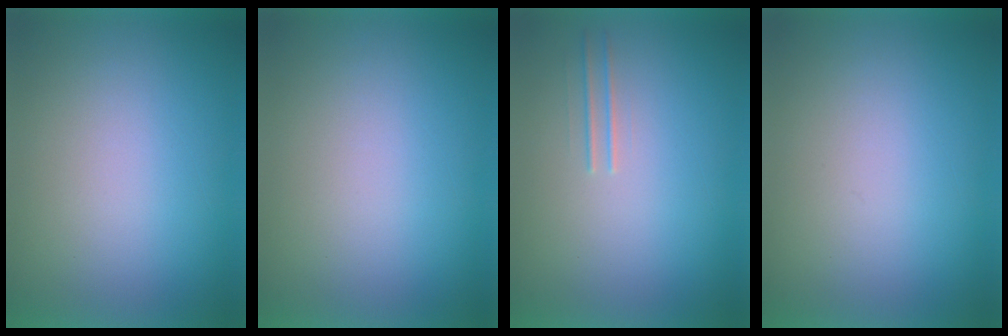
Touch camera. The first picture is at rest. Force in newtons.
{"total": 1.0}
{"total": 1.5}
{"total": 0.0}